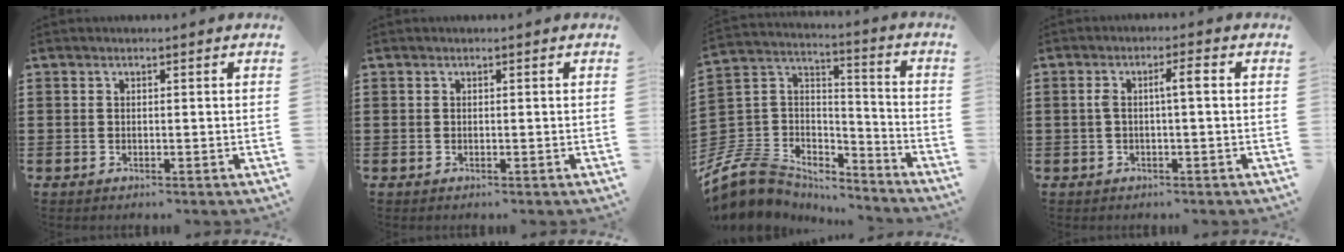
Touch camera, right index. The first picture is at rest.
{"total": 0.0}
{"total": 9.1, "force": [-7.5, 5.1, 1.6], "torque": [-0.076, 0.002, -0.152]}
{"total": 3.1, "force": [0.0, 0.3, 3.0], "torque": [-0.059, 0.004, -0.005]}